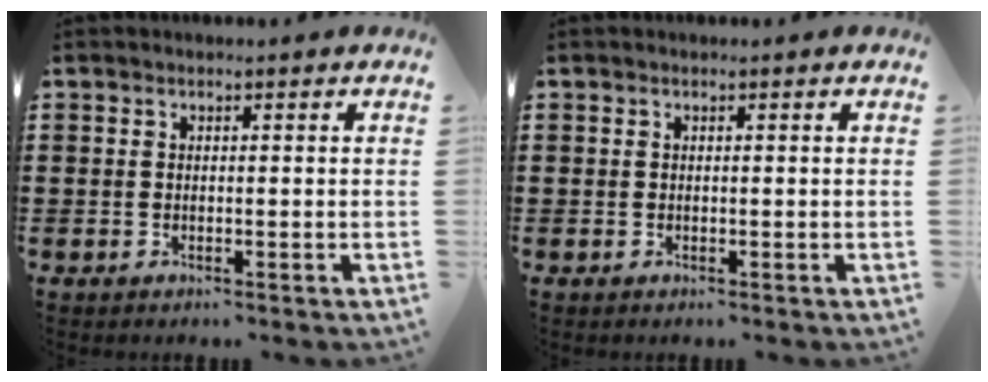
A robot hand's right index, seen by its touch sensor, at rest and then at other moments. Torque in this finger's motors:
{"motor_torque": [-0.14, 0.22, 0.01, 0.00]}